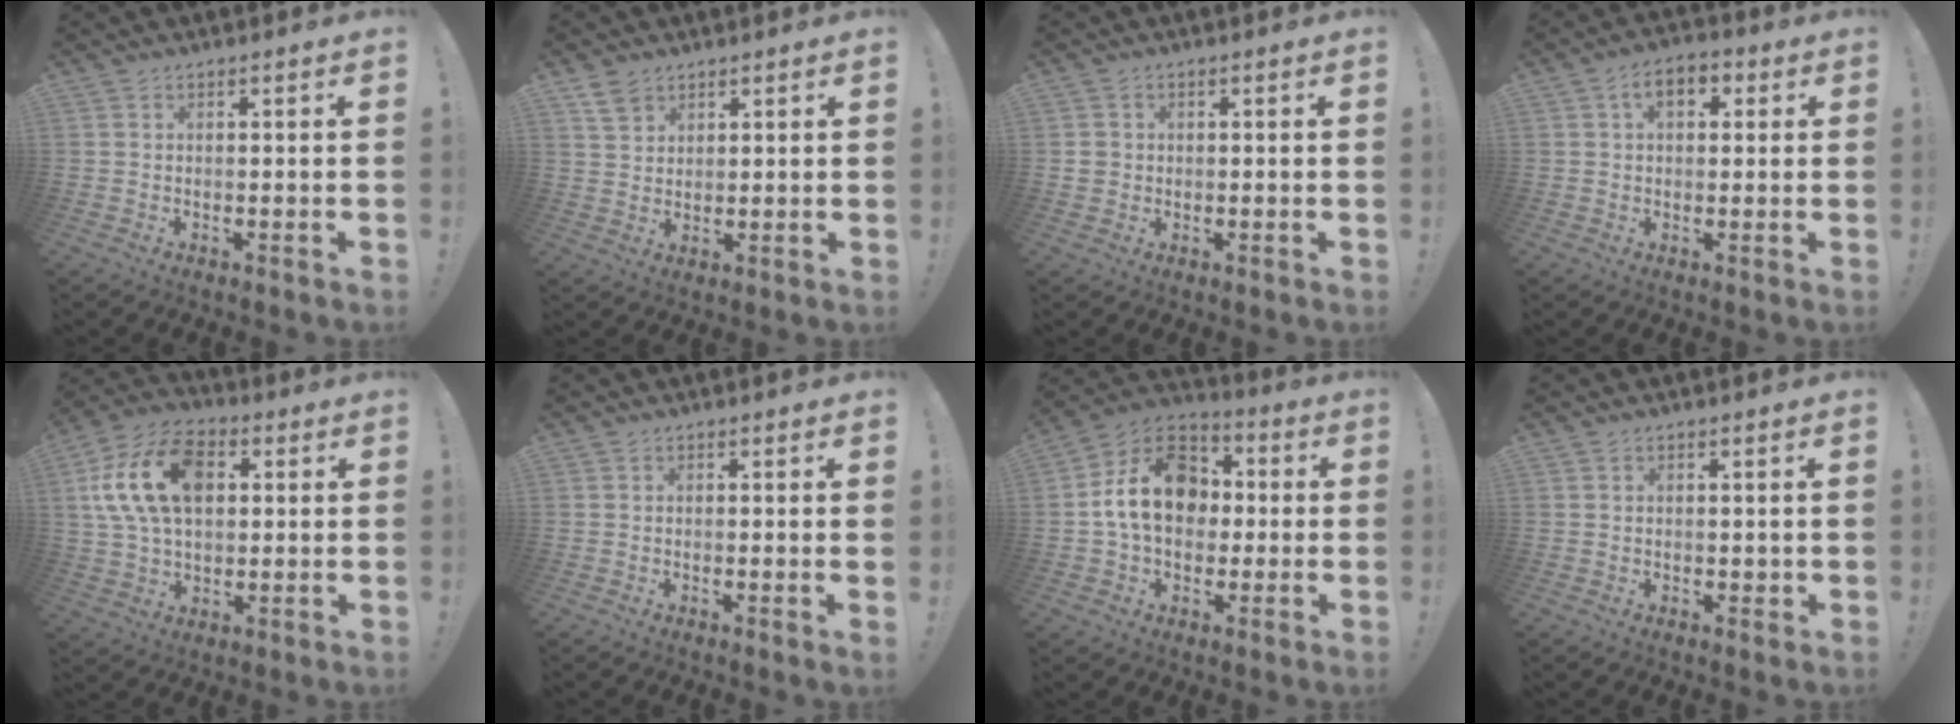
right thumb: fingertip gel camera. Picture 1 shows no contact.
{"total": 4.9, "force": [3.4, 3.0, 1.6], "torque": [-0.019, -0.016, 0.064]}
{"total": 2.5, "force": [0.2, 2.4, 0.7], "torque": [-0.014, 0.005, 0.006]}
{"total": 6.9, "force": [2.2, 4.4, 4.8], "torque": [-0.066, 0.005, 0.038]}
{"total": 18.9, "force": [4.4, 12.6, 13.4], "torque": [-0.241, 0.002, 0.080]}
{"total": 0.8, "force": [0.1, -0.3, 0.8], "torque": [-0.006, -0.005, -0.001]}
{"total": 18.0, "force": [1.5, 13.7, 11.5], "torque": [-0.173, 0.018, 0.037]}
{"total": 1.1, "force": [0.2, 1.0, 0.5], "torque": [0.000, 0.001, 0.001]}